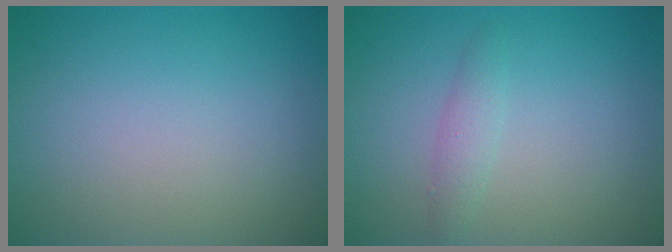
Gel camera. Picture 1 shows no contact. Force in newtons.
{"total": 1.4, "press": 1.4, "slide": 0.0}